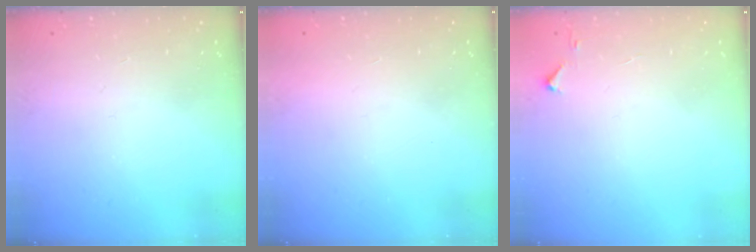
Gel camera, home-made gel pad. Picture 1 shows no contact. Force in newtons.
{"total": 1.6, "press": 1.5, "slide": 0.1}
{"total": 2.8, "press": 2.8, "slide": 0.4}